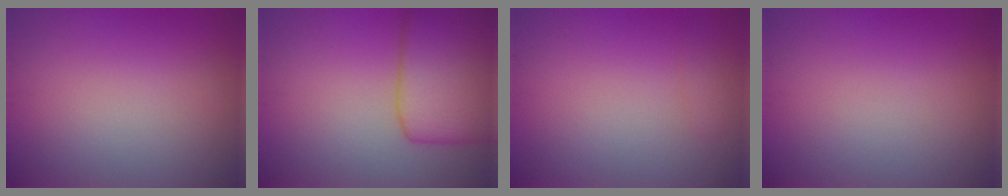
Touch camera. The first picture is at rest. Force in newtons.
{"total": 7.8, "press": 7.8, "slide": 0.3}
{"total": 0.8, "press": 0.8, "slide": 0.0}
{"total": 0.0}